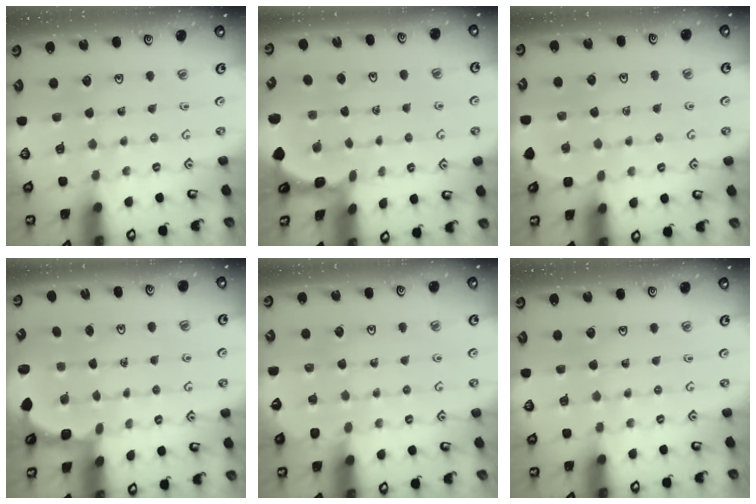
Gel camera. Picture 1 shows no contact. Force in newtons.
{"total": 1.2, "press": 1.2, "slide": 0.1}
{"total": 2.3, "press": 2.3, "slide": 0.2}
{"total": 2.8, "press": 2.4, "slide": 1.4}
{"total": 2.9, "press": 2.8, "slide": 0.4}
{"total": 0.0}